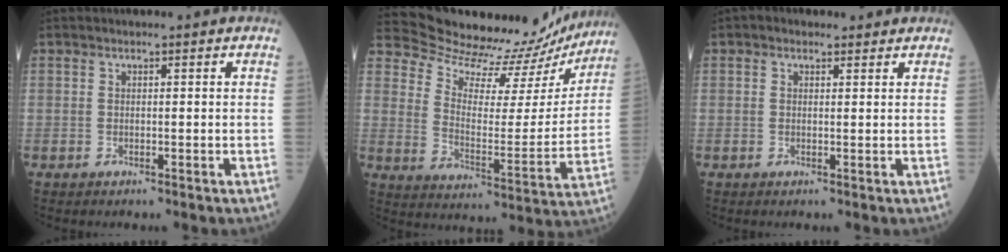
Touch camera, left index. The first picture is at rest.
{"total": 20.9, "force": [20.2, 4.4, 2.8], "torque": [-0.044, -0.059, 0.263]}
{"total": 1.9, "force": [1.4, 1.2, 0.6], "torque": [-0.012, 0.015, 0.018]}